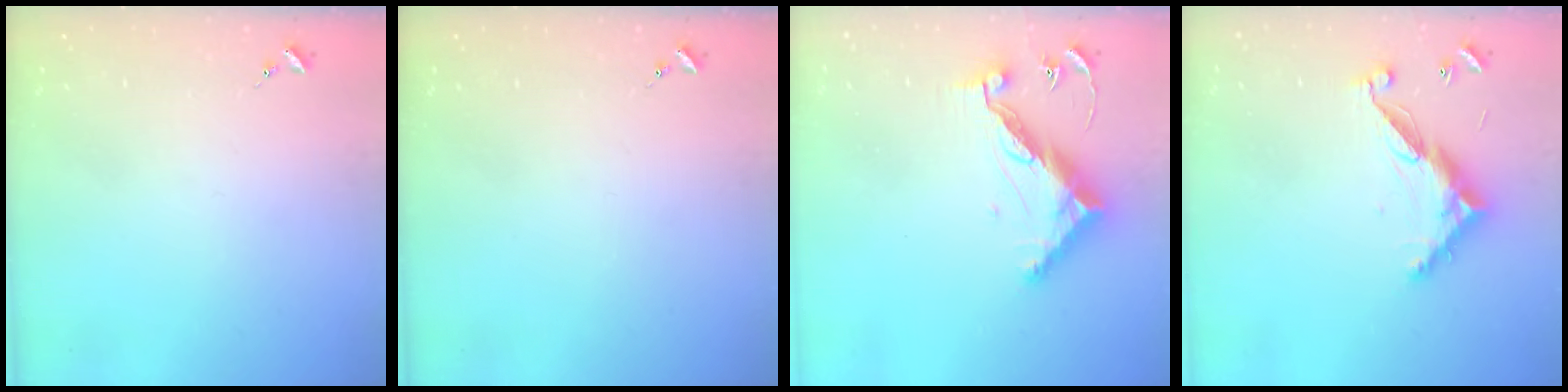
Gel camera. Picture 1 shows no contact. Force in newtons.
{"total": 0.0}
{"total": 12.8, "press": 12.8, "slide": 0.5}
{"total": 11.5, "press": 11.5, "slide": 0.4}